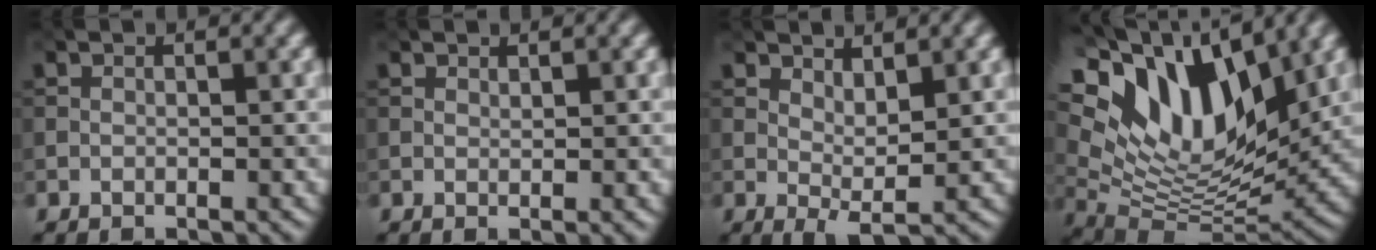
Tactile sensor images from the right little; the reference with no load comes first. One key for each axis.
{"total": 0.6, "fx": 0.5, "fy": 0.0, "fz": 0.3, "tx": -0.004, "ty": -0.002, "tz": 0.010}
{"total": 2.5, "fx": 1.4, "fy": 0.7, "fz": 2.0, "tx": -0.035, "ty": -0.008, "tz": 0.025}
{"total": 15.3, "fx": 6.6, "fy": 7.9, "fz": 11.4, "tx": -0.210, "ty": 0.020, "tz": 0.115}